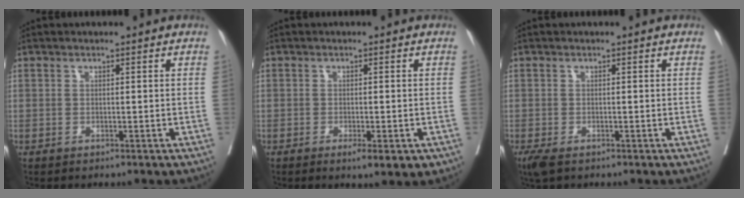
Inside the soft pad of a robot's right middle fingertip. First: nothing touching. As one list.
[{"total": 3.8, "force": [-1.8, 1.0, 3.2], "torque": [-0.040, -0.006, -0.022]}, {"total": 2.7, "force": [-1.8, 1.0, 1.8], "torque": [-0.040, -0.011, -0.030]}]